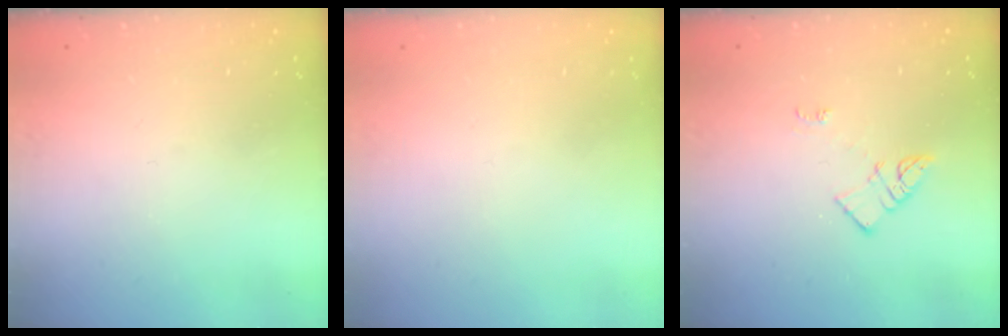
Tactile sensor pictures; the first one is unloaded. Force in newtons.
{"total": 1.6, "press": 1.6, "slide": 0.1}
{"total": 6.5, "press": 6.5, "slide": 0.8}